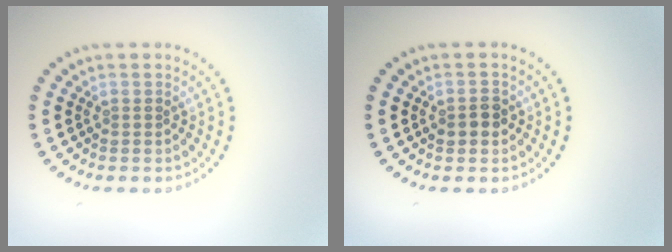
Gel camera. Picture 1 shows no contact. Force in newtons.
{"total": 1.7, "press": 1.7, "slide": 0.2}